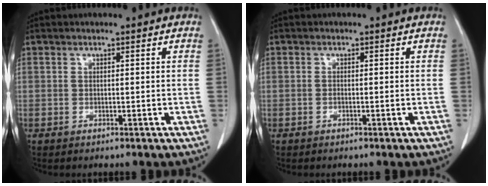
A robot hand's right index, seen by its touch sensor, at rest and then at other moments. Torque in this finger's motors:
{"motor_torque": [-0.05, 0.08, -0.03, -0.01]}